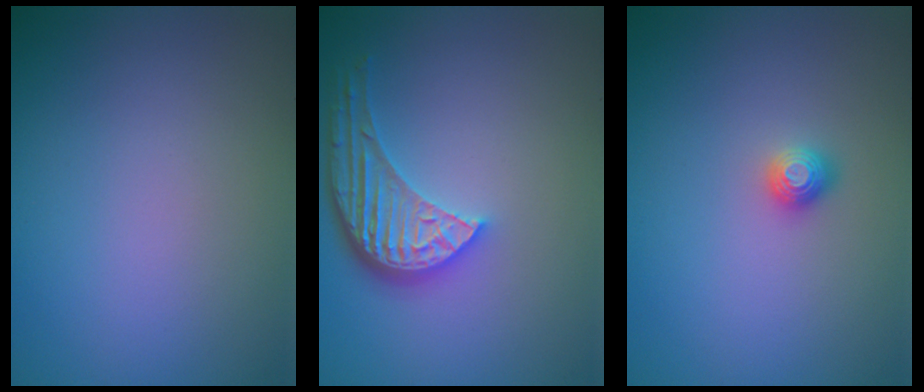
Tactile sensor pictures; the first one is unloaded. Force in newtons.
{"total": 5.3, "press": 3.9, "slide": 3.5}
{"total": 1.1, "press": 1.1, "slide": 0.3}